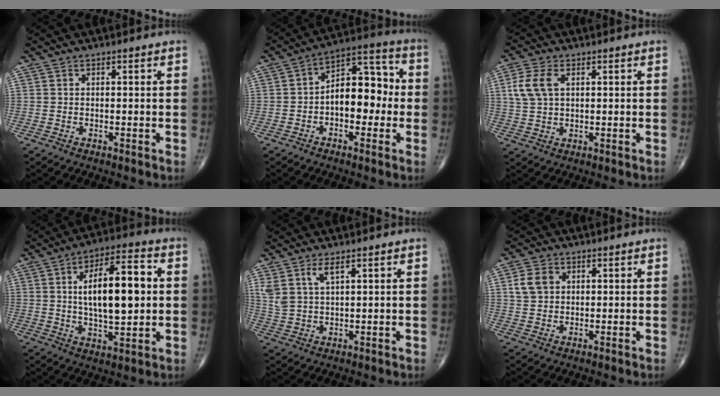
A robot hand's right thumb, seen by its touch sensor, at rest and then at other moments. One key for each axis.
{"total": 11.8, "fx": -1.2, "fy": 7.1, "fz": 9.3, "tx": -0.107, "ty": 0.040, "tz": -0.031}
{"total": 6.4, "fx": 1.8, "fy": 3.8, "fz": 4.8, "tx": -0.112, "ty": 0.007, "tz": 0.037}
{"total": 16.4, "fx": 2.0, "fy": 6.6, "fz": 14.9, "tx": -0.224, "ty": 0.010, "tz": 0.031}
{"total": 4.9, "fx": 2.9, "fy": 1.6, "fz": 3.6, "tx": -0.079, "ty": -0.012, "tz": 0.066}
{"total": 4.8, "fx": 1.4, "fy": 3.7, "fz": 2.7, "tx": -0.044, "ty": 0.001, "tz": 0.027}